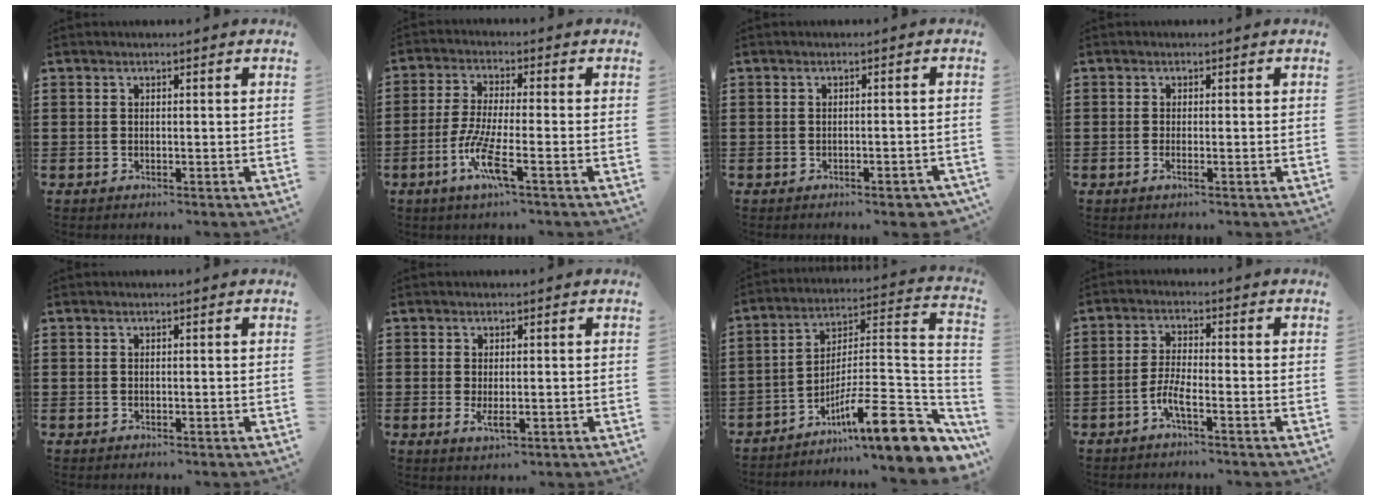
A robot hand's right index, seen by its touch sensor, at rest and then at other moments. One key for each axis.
{"total": 7.3, "fx": -3.2, "fy": 0.9, "fz": 6.5, "tx": -0.147, "ty": -0.017, "tz": -0.064}
{"total": 1.7, "fx": -1.3, "fy": 0.2, "fz": 1.1, "tx": -0.018, "ty": 0.002, "tz": -0.023}
{"total": 0.9, "fx": -0.3, "fy": 0.1, "fz": 0.8, "tx": -0.015, "ty": -0.004, "tz": -0.006}
{"total": 0.0}
{"total": 2.5, "fx": -0.1, "fy": 0.8, "fz": 2.4, "tx": -0.051, "ty": -0.006, "tz": -0.004}
{"total": 13.2, "fx": -8.2, "fy": 2.6, "fz": 10.0, "tx": -0.150, "ty": 0.004, "tz": -0.149}
{"total": 3.8, "fx": -2.3, "fy": 0.3, "fz": 3.1, "tx": -0.076, "ty": -0.009, "tz": -0.048}